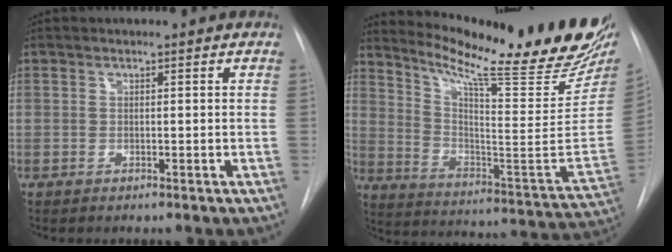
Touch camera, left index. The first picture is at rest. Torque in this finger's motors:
{"motor_torque": [0.26, -1.15, 0.08, 0.03]}